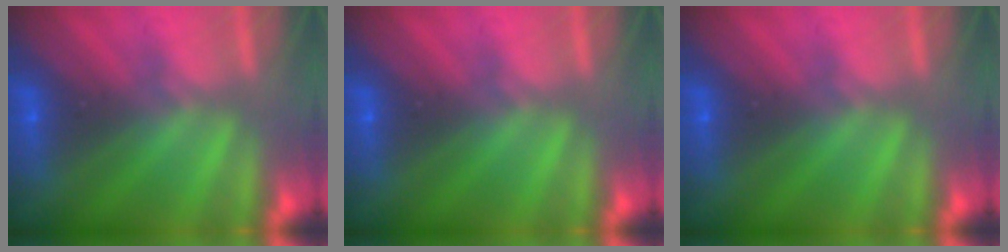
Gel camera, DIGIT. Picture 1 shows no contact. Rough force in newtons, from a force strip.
{"total": 0.0}
{"total": 0.0}